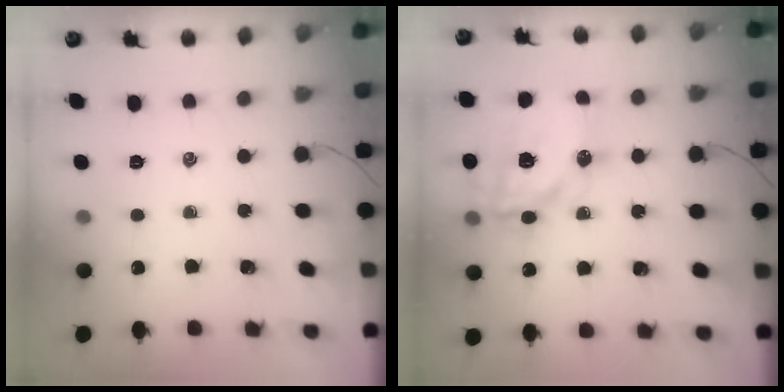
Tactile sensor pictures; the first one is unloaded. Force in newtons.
{"total": 20.6, "press": 20.3, "slide": 3.9}